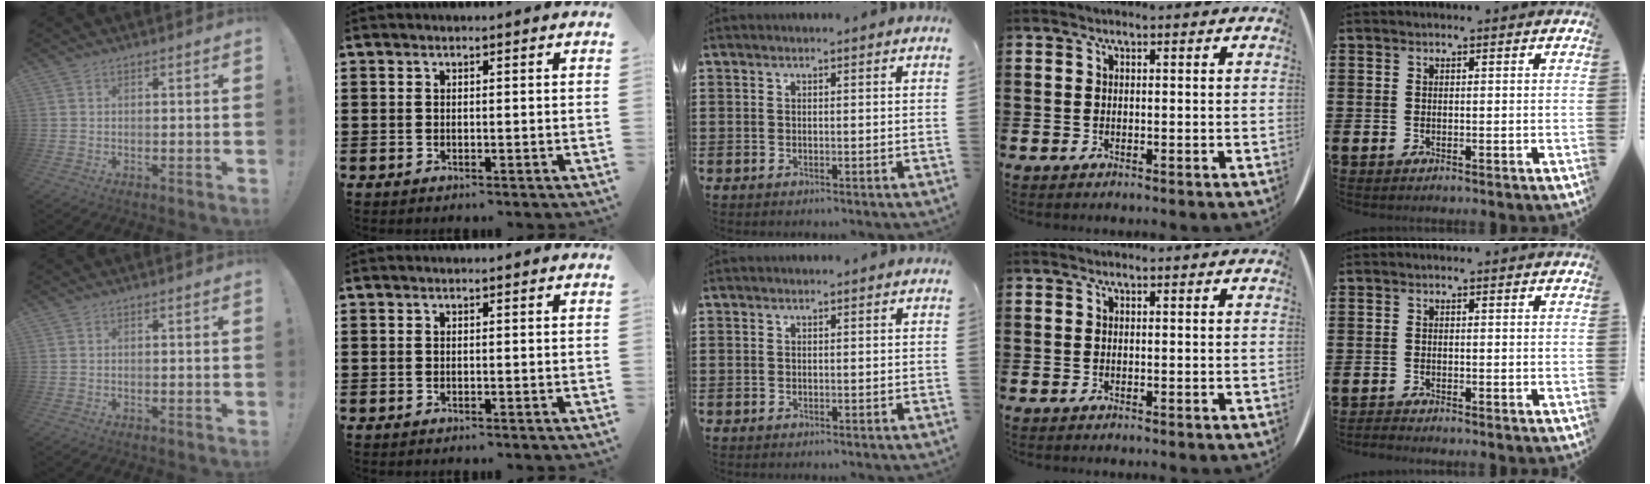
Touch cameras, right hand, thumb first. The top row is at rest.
{"little": {"total": 0.7, "force": [-0.7, 0.0, 0.1], "torque": [-0.003, -0.002, -0.015]}}